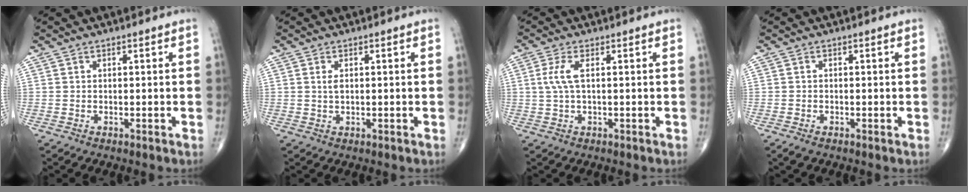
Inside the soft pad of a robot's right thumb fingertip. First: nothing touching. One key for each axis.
{"total": 1.5, "fx": 0.5, "fy": 0.7, "fz": 1.3, "tx": -0.025, "ty": -0.002, "tz": 0.012}
{"total": 3.7, "fx": 0.6, "fy": 1.1, "fz": 3.5, "tx": -0.097, "ty": 0.007, "tz": 0.012}
{"total": 1.5, "fx": -0.8, "fy": 0.6, "fz": 1.0, "tx": -0.022, "ty": -0.003, "tz": -0.017}